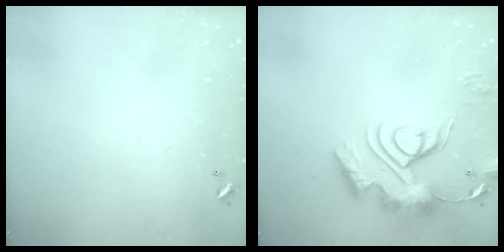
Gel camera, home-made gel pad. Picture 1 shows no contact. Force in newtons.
{"total": 18.4, "press": 18.3, "slide": 1.8}